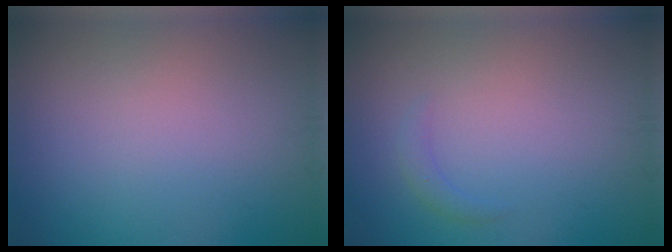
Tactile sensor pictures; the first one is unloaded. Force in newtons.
{"total": 1.0, "press": 1.0, "slide": 0.1}